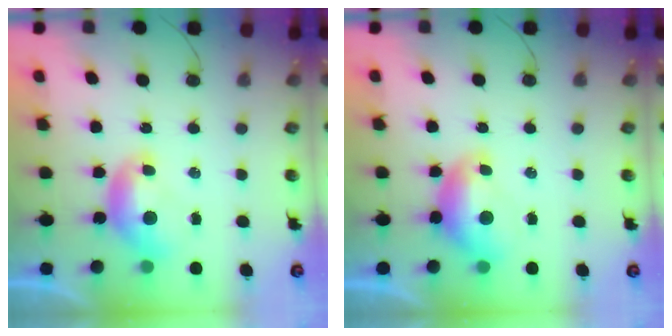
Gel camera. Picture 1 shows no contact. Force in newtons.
{"total": 0.0}